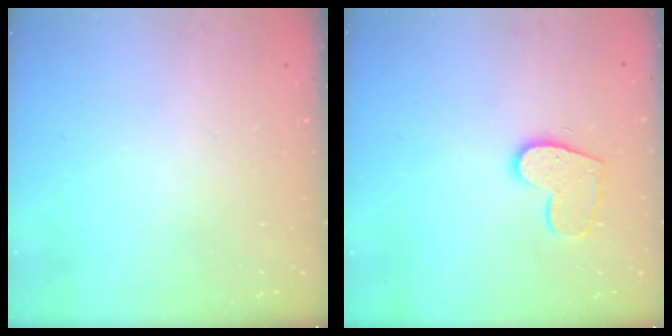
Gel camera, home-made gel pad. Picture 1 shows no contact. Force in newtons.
{"total": 10.6, "press": 10.5, "slide": 0.8}